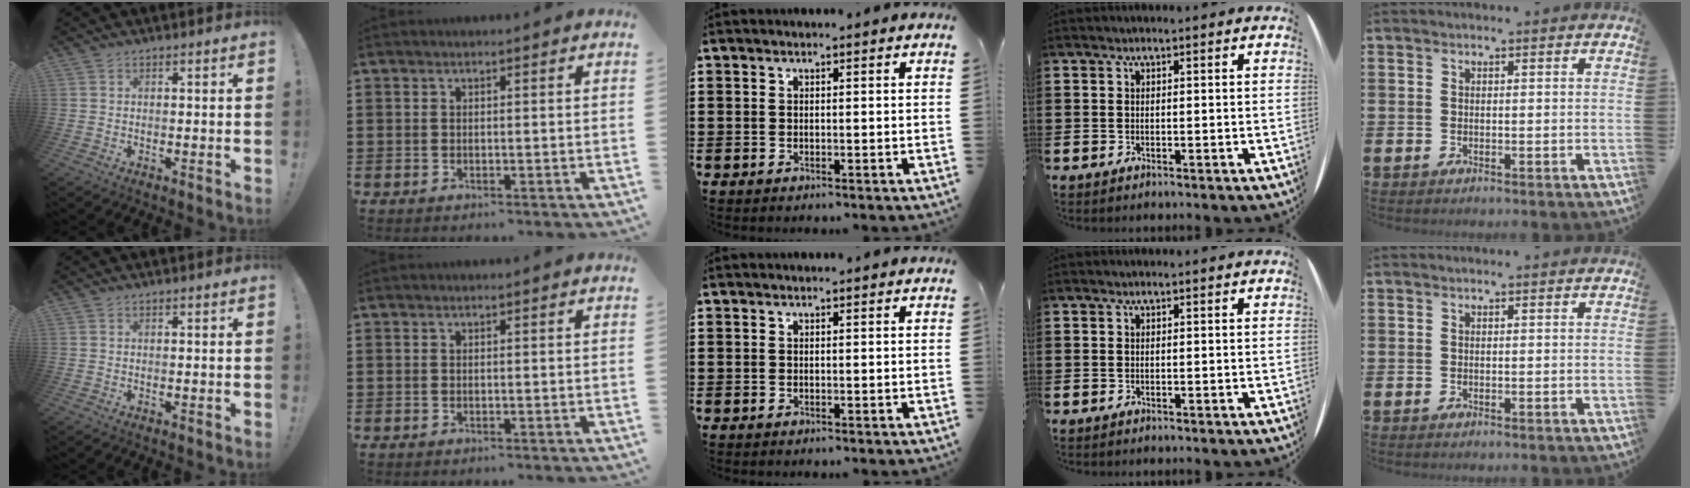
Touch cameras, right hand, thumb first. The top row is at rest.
{}